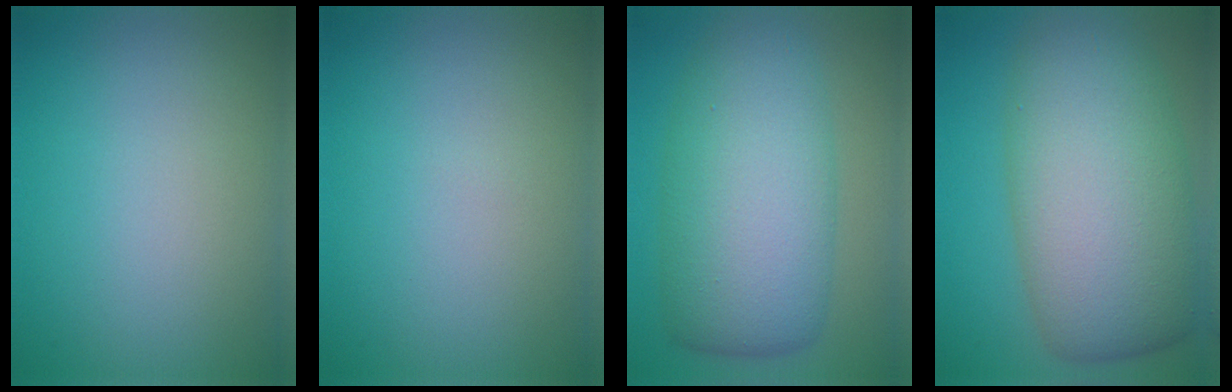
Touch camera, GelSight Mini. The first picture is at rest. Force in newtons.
{"total": 0.0}
{"total": 10.2, "press": 10.2, "slide": 0.0}
{"total": 10.1, "press": 10.0, "slide": 0.7}